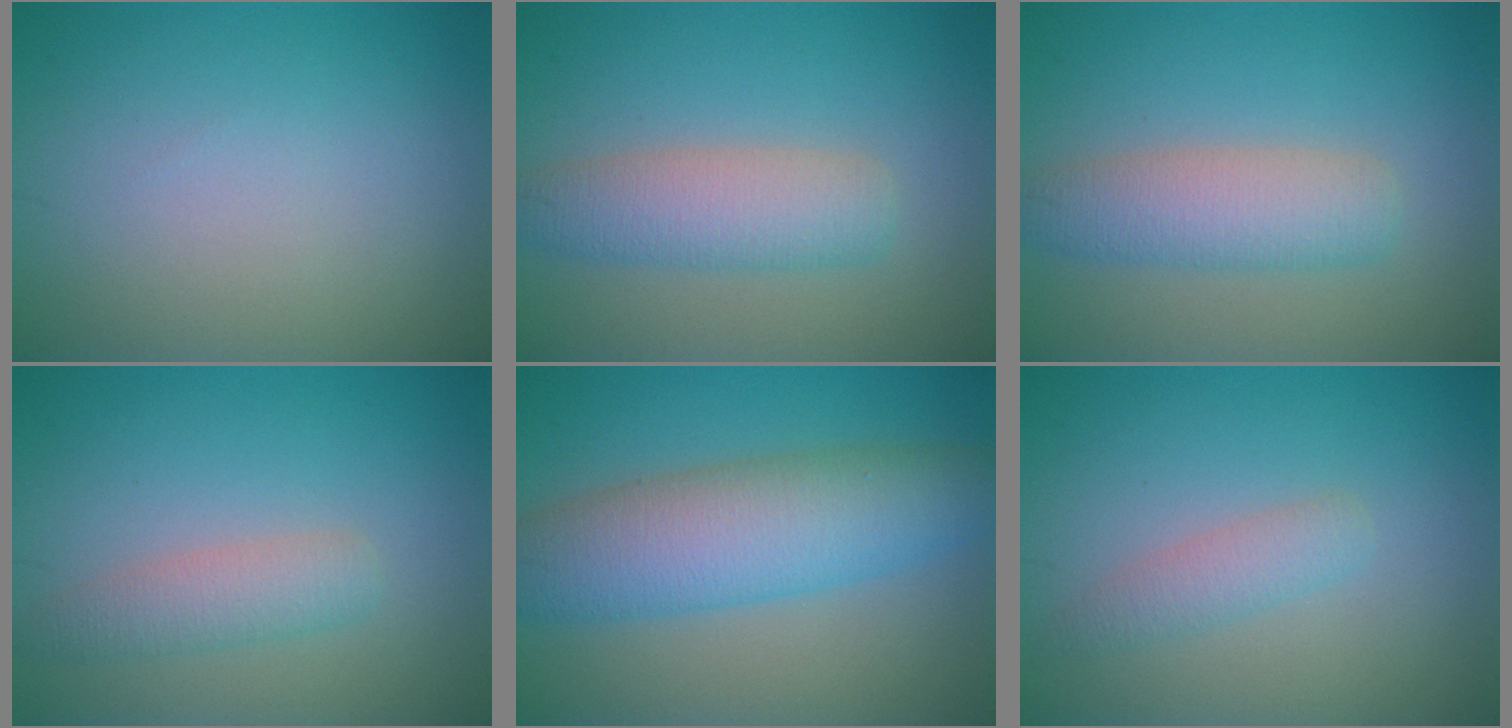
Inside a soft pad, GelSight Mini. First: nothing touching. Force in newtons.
{"total": 4.5, "press": 4.5, "slide": 0.3}
{"total": 4.5, "press": 4.5, "slide": 0.3}
{"total": 2.6, "press": 2.6, "slide": 0.2}
{"total": 7.9, "press": 7.9, "slide": 0.1}
{"total": 1.9, "press": 1.9, "slide": 0.1}